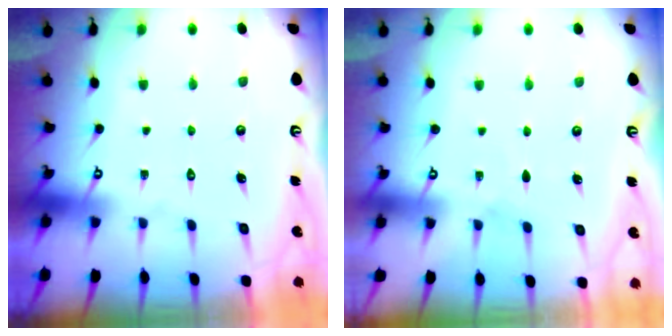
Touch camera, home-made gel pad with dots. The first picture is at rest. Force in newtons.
{"total": 5.0, "press": 4.4, "slide": 2.5}